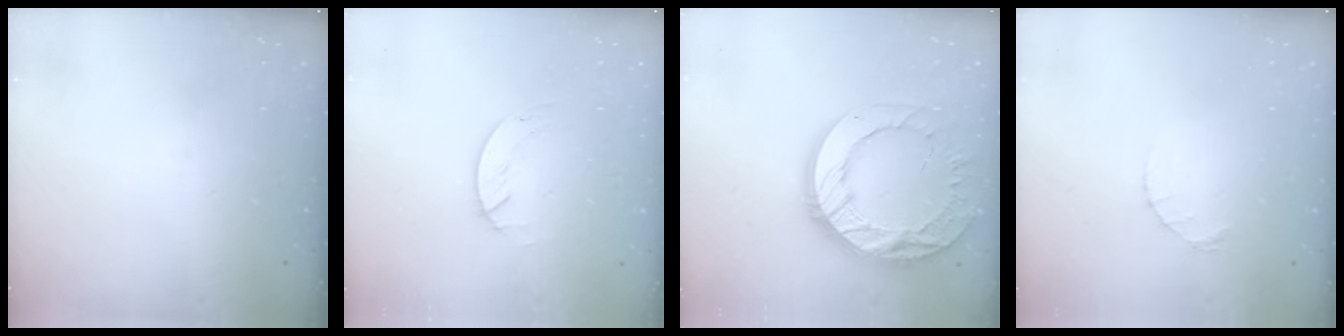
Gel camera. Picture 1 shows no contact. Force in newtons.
{"total": 1.3, "press": 1.2, "slide": 0.1}
{"total": 21.8, "press": 21.7, "slide": 1.9}
{"total": 1.2, "press": 1.1, "slide": 0.2}